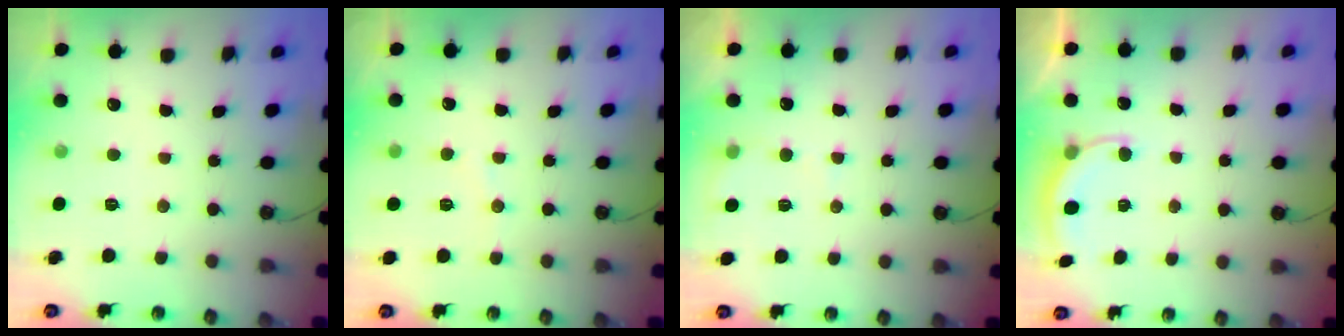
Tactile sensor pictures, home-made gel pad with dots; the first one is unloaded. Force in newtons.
{"total": 4.4, "press": 4.2, "slide": 1.0}
{"total": 4.3, "press": 4.2, "slide": 0.4}
{"total": 3.5, "press": 3.1, "slide": 1.6}